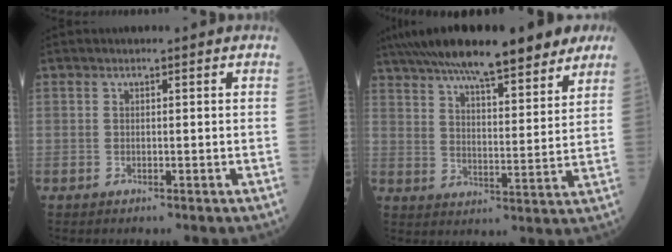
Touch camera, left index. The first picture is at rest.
{"total": 21.2, "force": [16.3, 4.1, 13.0], "torque": [-0.209, 0.035, 0.231]}